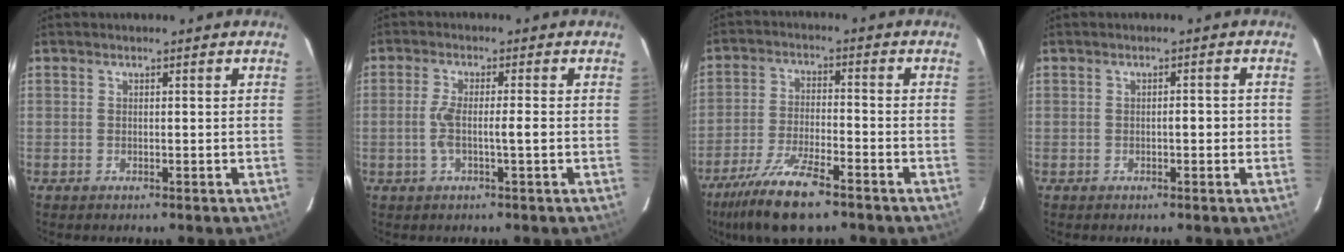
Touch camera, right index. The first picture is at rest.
{"total": 4.3, "force": [-0.8, 0.3, 4.2], "torque": [-0.087, 0.004, -0.015]}
{"total": 10.6, "force": [-7.5, 1.7, 7.2], "torque": [-0.139, -0.024, -0.136]}
{"total": 1.7, "force": [-0.3, 0.6, 1.6], "torque": [-0.022, 0.004, -0.006]}